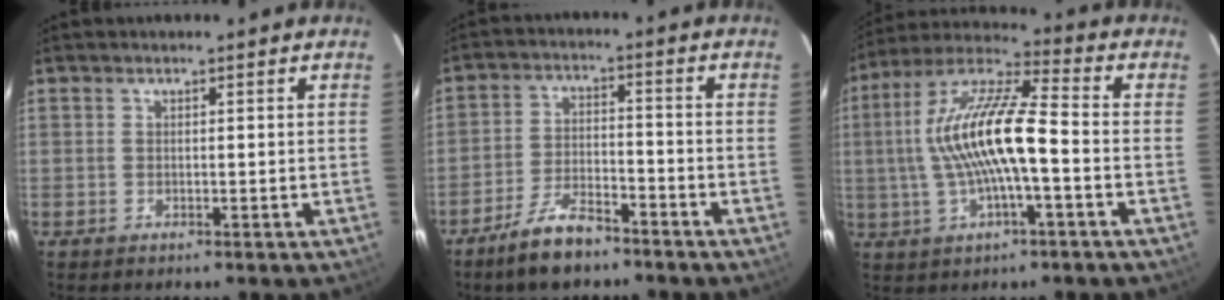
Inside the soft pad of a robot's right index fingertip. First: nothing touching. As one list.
[{"total": 8.9, "force": [-6.9, 2.9, 4.8], "torque": [-0.112, 0.001, -0.123]}, {"total": 15.7, "force": [-1.4, 3.5, 15.2], "torque": [-0.293, 0.012, -0.031]}]